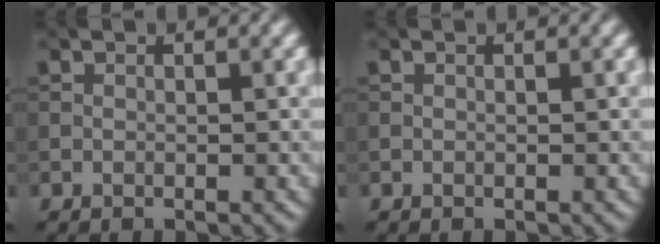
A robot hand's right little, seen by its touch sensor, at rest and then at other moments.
{"total": 0.0}